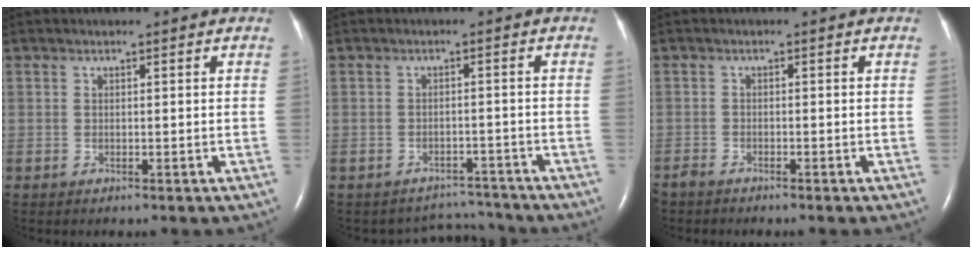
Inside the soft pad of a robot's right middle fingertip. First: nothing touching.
{"total": 4.5, "force": [-4.1, 0.5, -1.7], "torque": [0.019, 0.019, -0.053]}
{"total": 2.1, "force": [-1.9, 0.3, 0.6], "torque": [-0.012, -0.005, -0.031]}